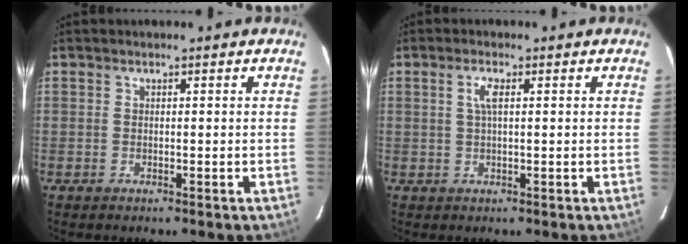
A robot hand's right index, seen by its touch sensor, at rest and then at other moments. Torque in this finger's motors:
{"motor_torque": [0.31, -0.06, 0.17, 0.06]}